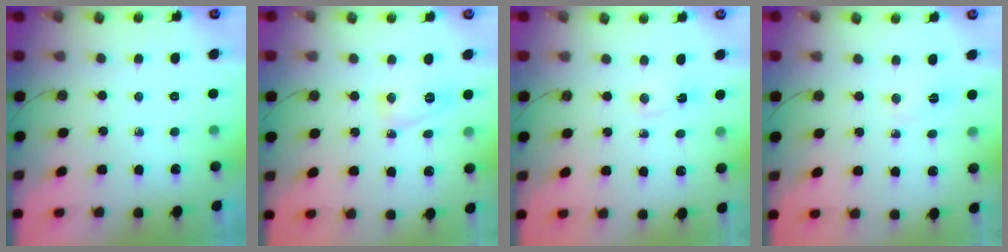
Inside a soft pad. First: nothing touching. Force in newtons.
{"total": 4.7, "press": 4.6, "slide": 0.9}
{"total": 2.4, "press": 2.4, "slide": 0.5}
{"total": 2.7, "press": 2.7, "slide": 0.4}